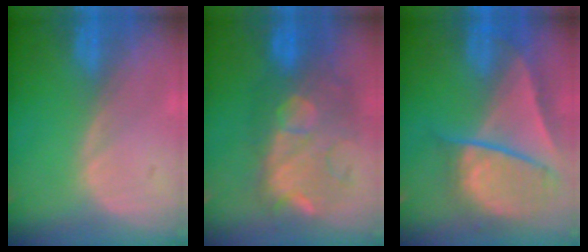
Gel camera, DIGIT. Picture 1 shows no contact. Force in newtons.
{"total": 10.7, "press": 10.0, "slide": 3.7}
{"total": 9.5, "press": 8.2, "slide": 4.8}